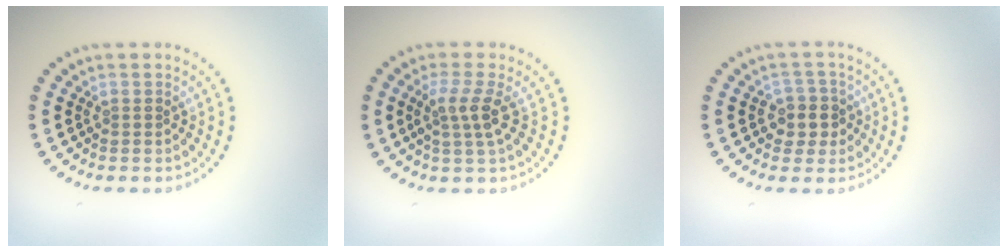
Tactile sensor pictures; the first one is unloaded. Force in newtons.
{"total": 2.6, "press": 2.0, "slide": 1.6}
{"total": 2.6, "press": 2.3, "slide": 1.1}